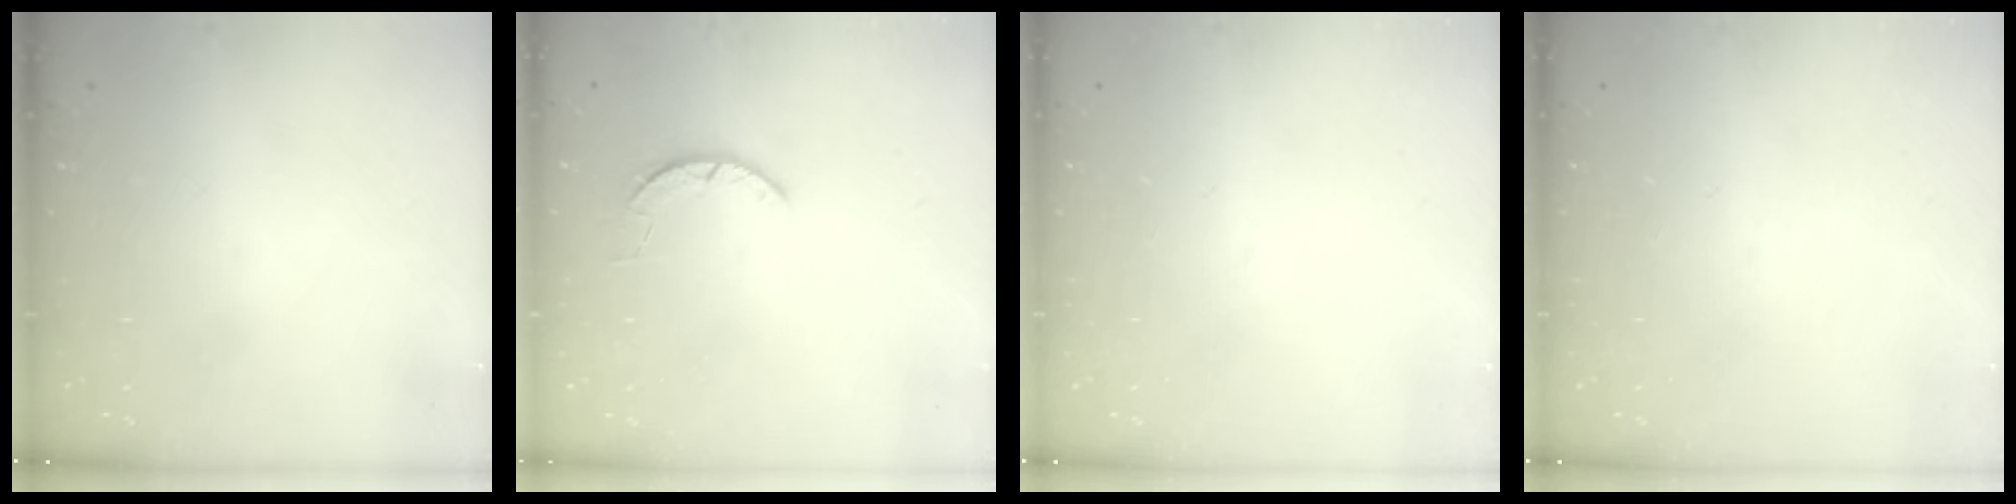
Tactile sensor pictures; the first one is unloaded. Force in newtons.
{"total": 1.6, "press": 1.6, "slide": 0.3}
{"total": 0.0}
{"total": 0.0}